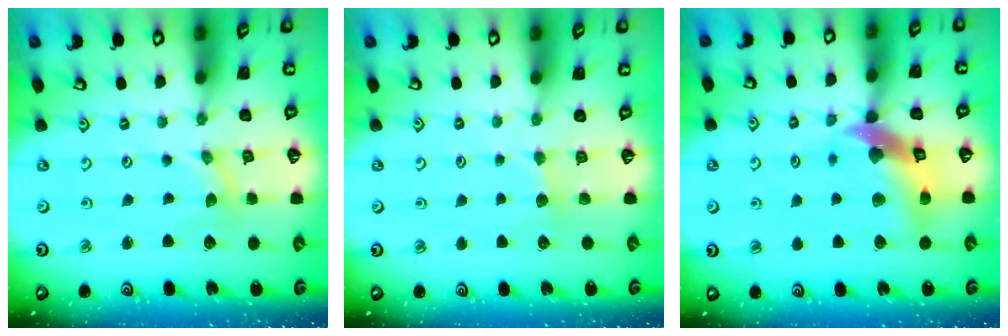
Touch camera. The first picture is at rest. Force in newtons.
{"total": 3.4, "press": 3.4, "slide": 0.5}
{"total": 12.7, "press": 12.6, "slide": 1.9}